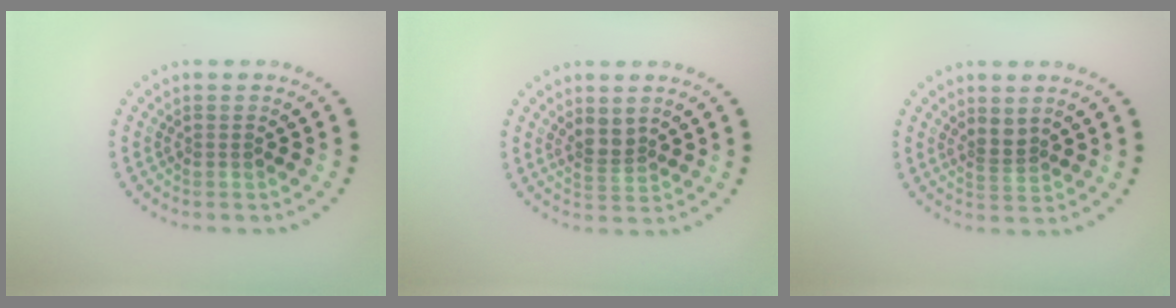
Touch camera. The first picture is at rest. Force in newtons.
{"total": 1.8, "press": 1.4, "slide": 1.2}
{"total": 1.5, "press": 1.0, "slide": 1.1}